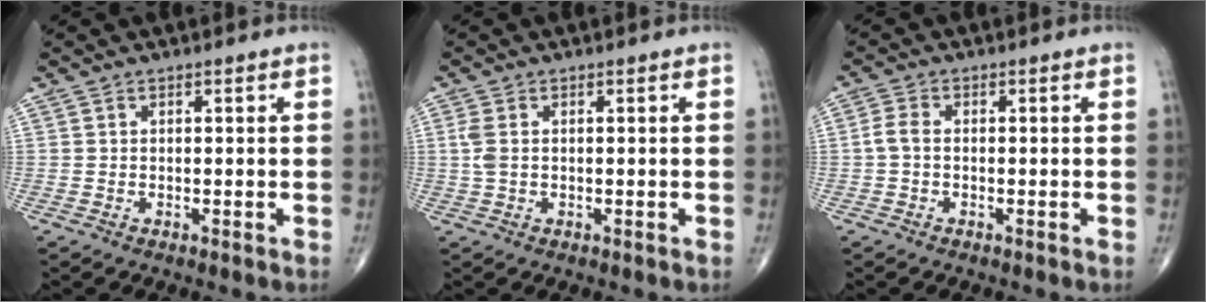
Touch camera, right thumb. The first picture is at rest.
{"total": 2.4, "force": [0.2, 1.4, 2.0], "torque": [-0.065, 0.005, 0.006]}
{"total": 2.5, "force": [-0.4, 1.5, 2.0], "torque": [-0.042, 0.005, -0.014]}